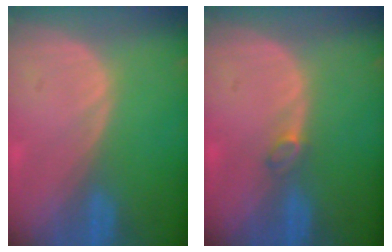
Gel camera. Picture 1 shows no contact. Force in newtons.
{"total": 1.4, "press": 1.3, "slide": 0.3}